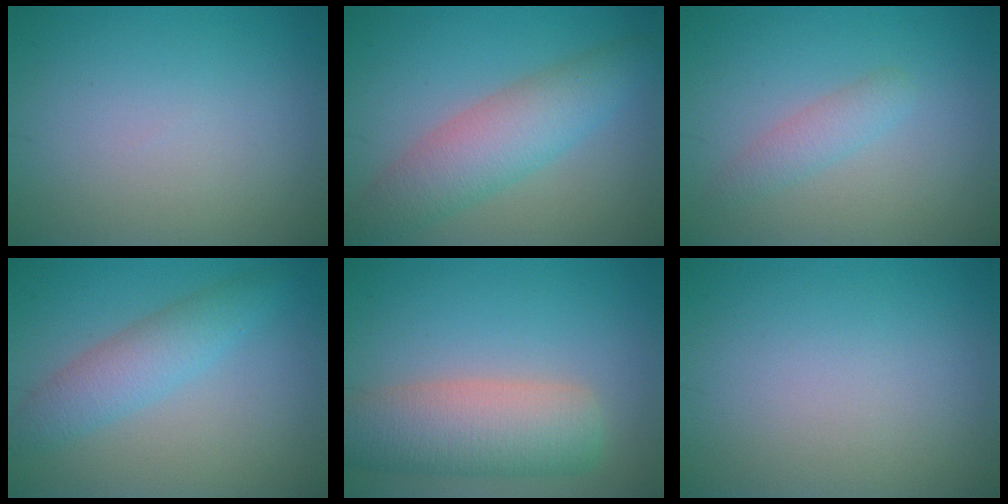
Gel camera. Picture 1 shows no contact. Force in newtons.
{"total": 5.6, "press": 5.6, "slide": 0.2}
{"total": 1.9, "press": 1.9, "slide": 0.0}
{"total": 3.7, "press": 3.7, "slide": 0.2}
{"total": 6.8, "press": 6.8, "slide": 0.5}
{"total": 0.0}